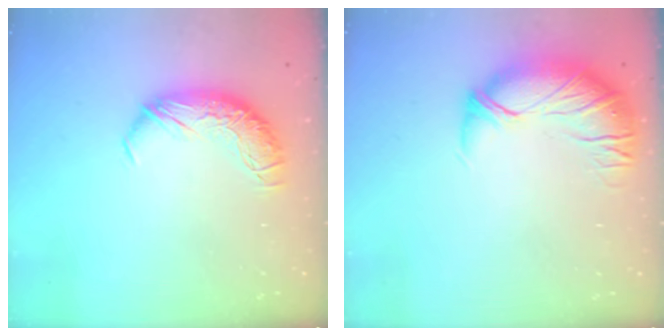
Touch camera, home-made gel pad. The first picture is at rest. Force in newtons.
{"total": 2.9, "press": 1.6, "slide": 2.3}